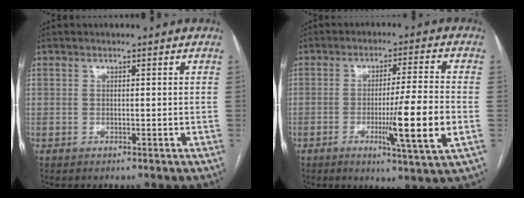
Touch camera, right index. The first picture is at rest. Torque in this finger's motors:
{"motor_torque": [1.81, -0.32, 0.87, 0.17]}